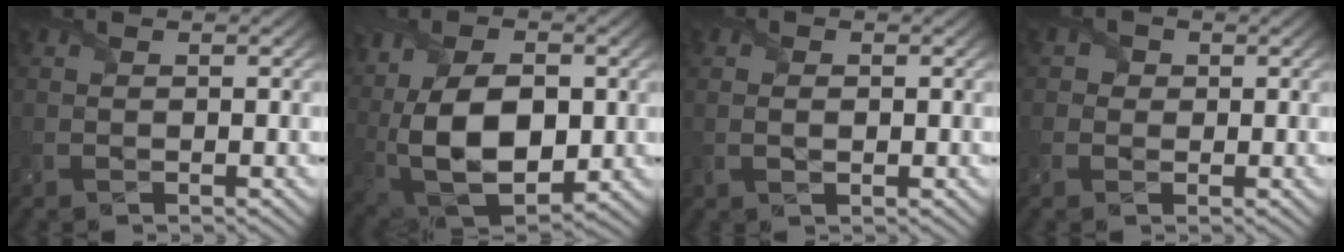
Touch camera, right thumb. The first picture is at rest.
{"total": 15.3, "force": [0.8, 9.3, 12.1], "torque": [-0.256, -0.007, 0.026]}
{"total": 1.8, "force": [0.1, 1.2, 1.3], "torque": [-0.021, -0.001, 0.002]}
{"total": 1.7, "force": [0.3, 1.7, 0.4], "torque": [-0.006, 0.000, -0.004]}